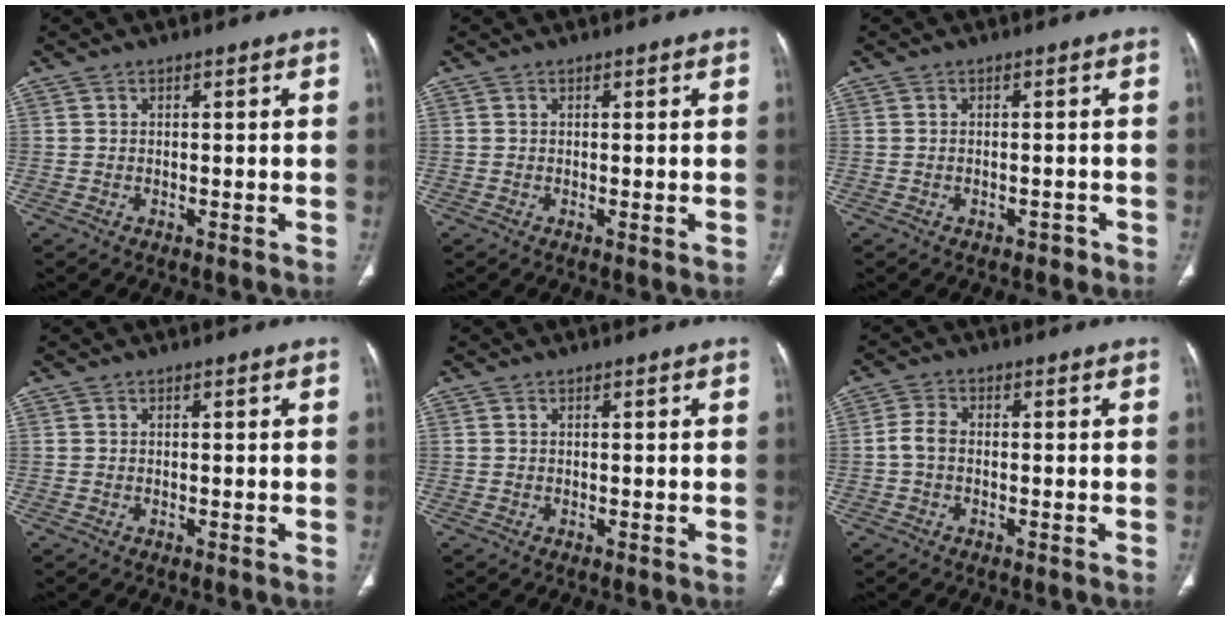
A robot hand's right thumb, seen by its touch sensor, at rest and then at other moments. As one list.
[{"total": 0.5, "force": [0.0, 0.0, 0.5], "torque": [-0.012, -0.004, -0.001]}, {"total": 1.3, "force": [-0.9, 0.8, 0.5], "torque": [-0.008, 0.012, -0.009]}, {"total": 0.0}, {"total": 0.0}, {"total": 3.1, "force": [-0.5, 2.0, 2.3], "torque": [-0.047, 0.007, -0.017]}]